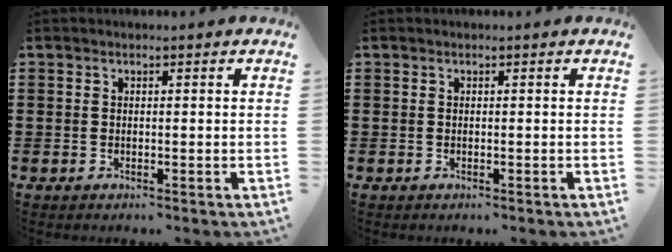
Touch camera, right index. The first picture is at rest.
{"total": 0.0}